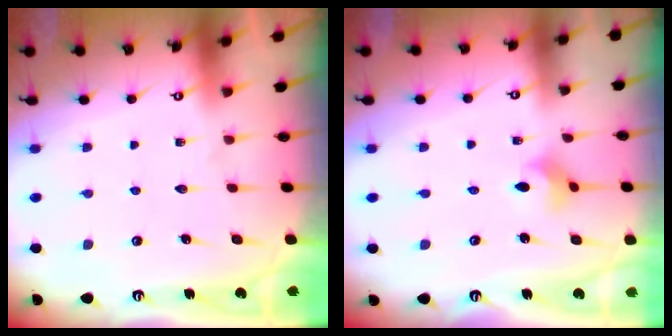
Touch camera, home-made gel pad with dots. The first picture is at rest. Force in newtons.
{"total": 3.7, "press": 3.7, "slide": 0.3}